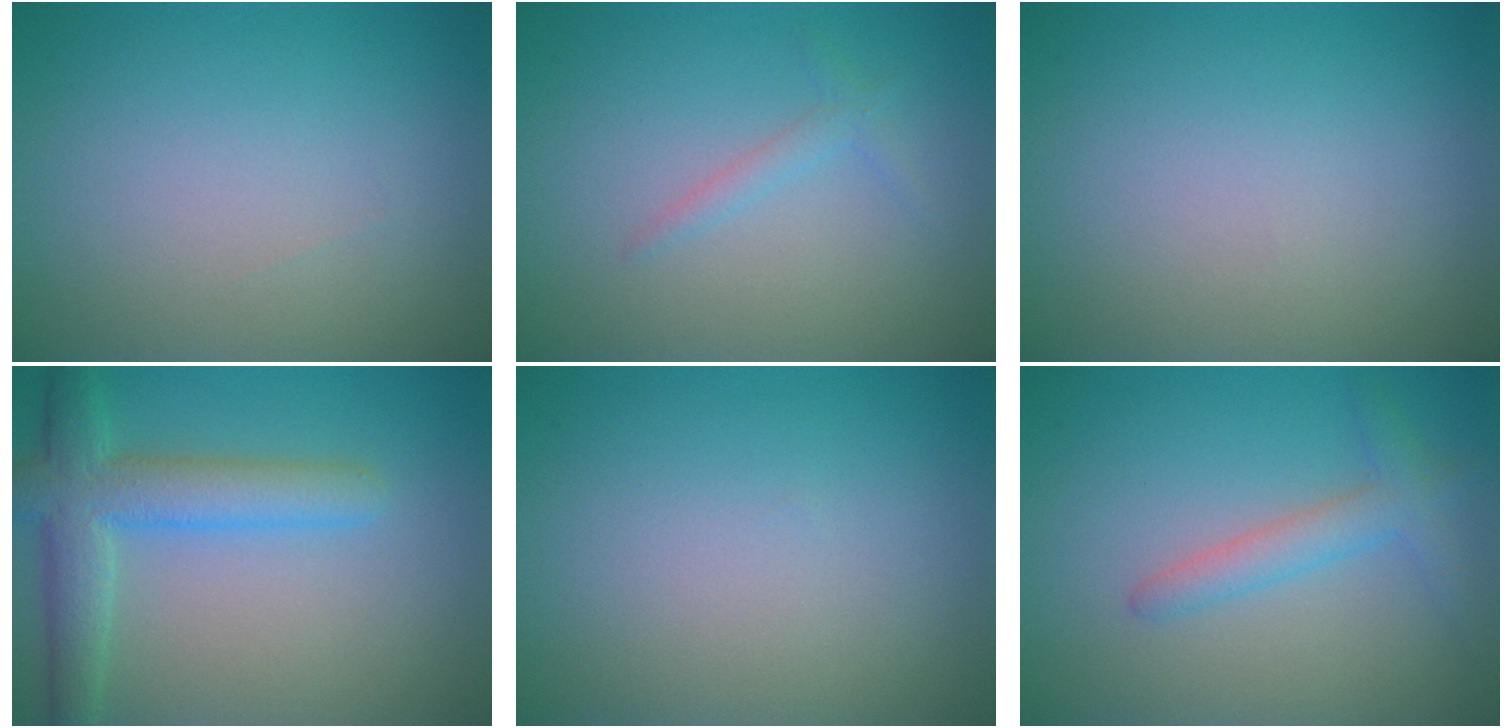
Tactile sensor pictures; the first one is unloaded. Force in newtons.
{"total": 1.1, "press": 1.1, "slide": 0.1}
{"total": 0.0}
{"total": 5.1, "press": 5.1, "slide": 0.1}
{"total": 0.0}
{"total": 2.4, "press": 2.4, "slide": 0.1}